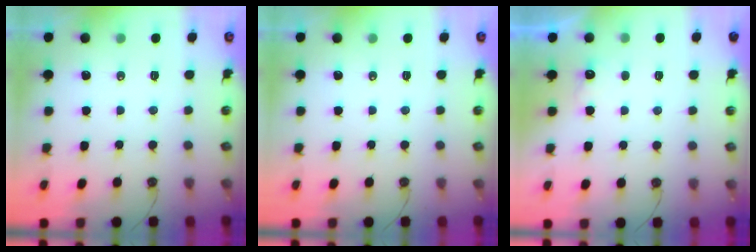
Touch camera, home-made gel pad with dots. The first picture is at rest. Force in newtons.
{"total": 0.0}
{"total": 7.3, "press": 7.2, "slide": 1.3}